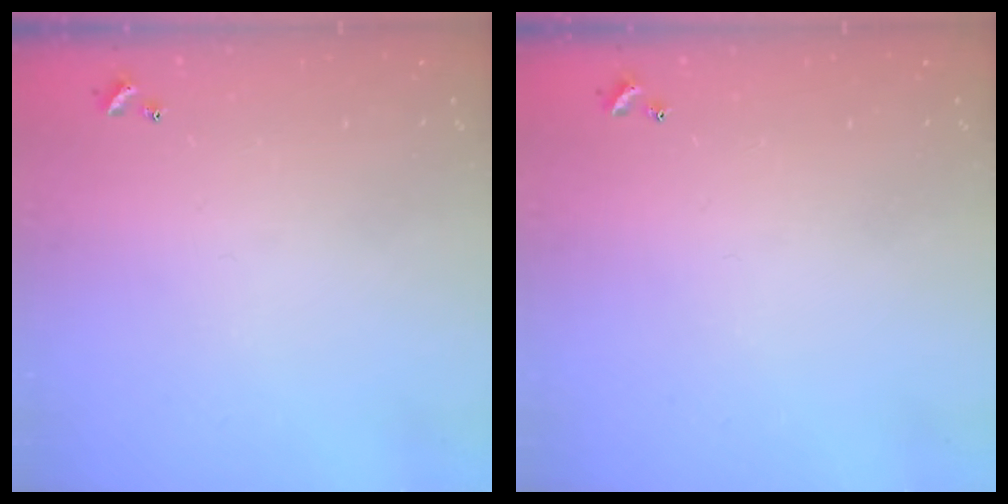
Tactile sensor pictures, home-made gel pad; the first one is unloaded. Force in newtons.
{"total": 0.0}